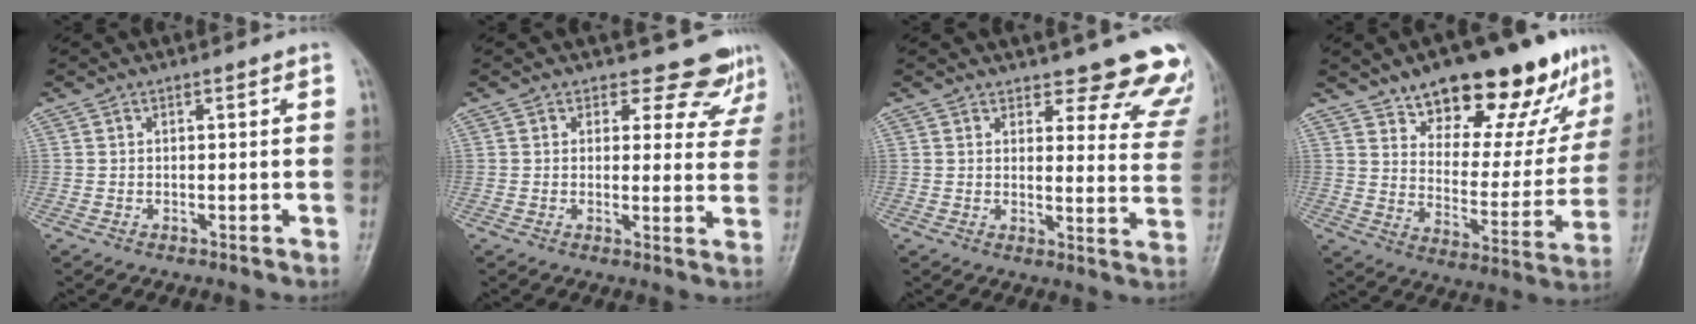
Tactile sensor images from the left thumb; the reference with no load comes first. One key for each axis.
{"total": 8.0, "fx": 7.1, "fy": 3.8, "fz": 0.4, "tx": 0.042, "ty": -0.045, "tz": 0.062}
{"total": 13.2, "fx": 11.8, "fy": 4.4, "fz": 4.2, "tx": 0.011, "ty": -0.083, "tz": 0.110}
{"total": 23.2, "fx": 15.7, "fy": 9.7, "fz": 14.0, "tx": -0.140, "ty": -0.069, "tz": 0.232}